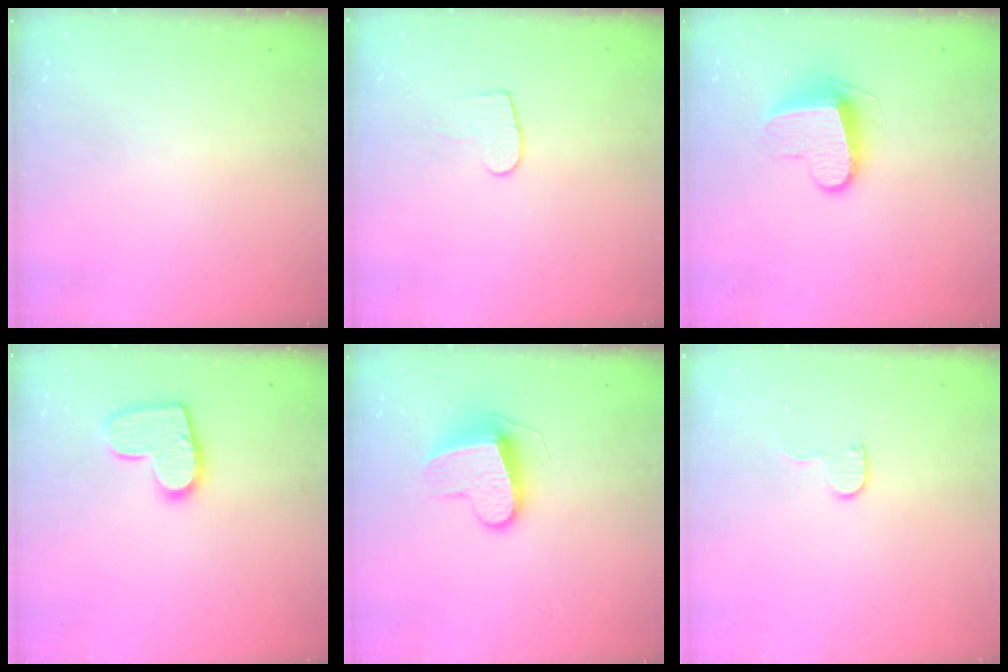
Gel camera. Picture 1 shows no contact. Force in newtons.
{"total": 6.3, "press": 6.3, "slide": 0.6}
{"total": 9.5, "press": 9.5, "slide": 0.4}
{"total": 12.9, "press": 12.9, "slide": 0.8}
{"total": 9.9, "press": 9.9, "slide": 0.6}
{"total": 5.6, "press": 5.5, "slide": 0.5}